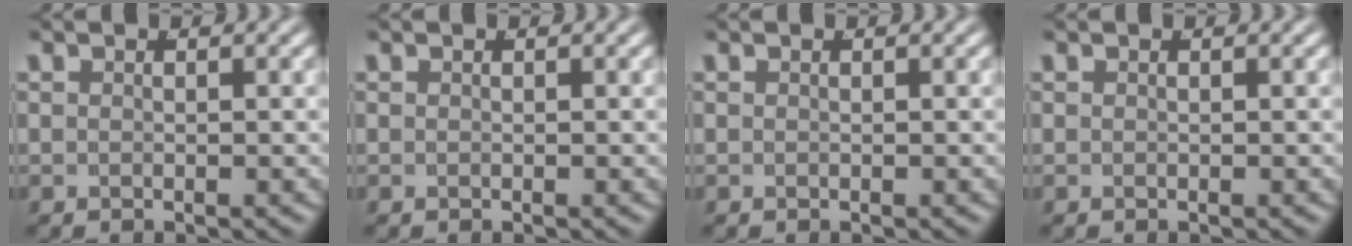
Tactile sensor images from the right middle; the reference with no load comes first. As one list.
[{"total": 1.2, "force": [-0.2, -1.1, -0.3], "torque": [0.015, -0.011, 0.008]}, {"total": 0.0}, {"total": 0.0}]